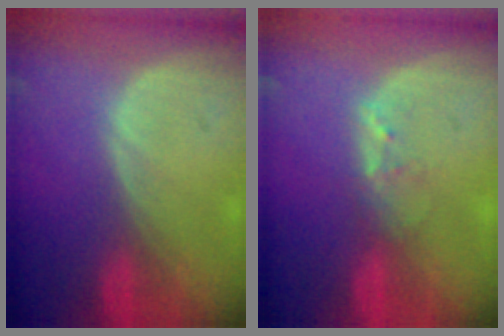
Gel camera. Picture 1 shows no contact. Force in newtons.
{"total": 2.0, "press": 1.9, "slide": 0.4}